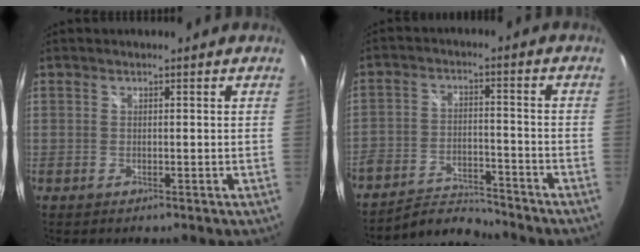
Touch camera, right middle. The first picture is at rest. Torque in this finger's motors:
{"motor_torque": [1.09, -1.05, 0.51, 0.21]}